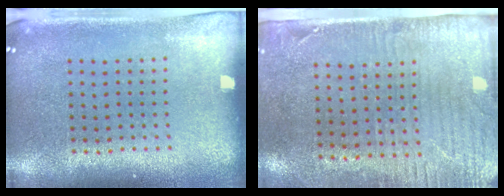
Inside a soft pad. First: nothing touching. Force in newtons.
{"total": 3.0, "press": 2.4, "slide": 1.7}